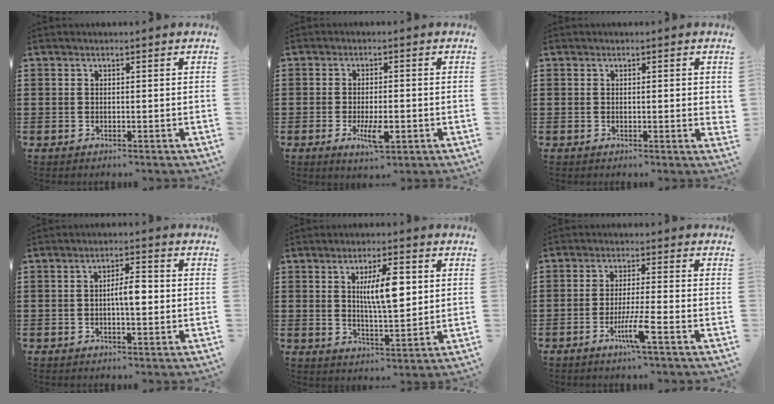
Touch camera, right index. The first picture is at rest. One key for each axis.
{"total": 5.5, "fx": -1.7, "fy": 1.8, "fz": 4.9, "tx": -0.099, "ty": -0.005, "tz": -0.033}
{"total": 1.0, "fx": 0.1, "fy": 0.1, "fz": 1.0, "tx": -0.019, "ty": 0.001, "tz": 0.001}
{"total": 4.1, "fx": -0.3, "fy": 1.1, "fz": 3.9, "tx": -0.069, "ty": 0.004, "tz": -0.007}
{"total": 8.0, "fx": 1.8, "fy": 2.4, "fz": 7.4, "tx": -0.137, "ty": 0.004, "tz": 0.027}
{"total": 5.7, "fx": -2.8, "fy": 0.0, "fz": 4.9, "tx": -0.100, "ty": -0.017, "tz": -0.053}